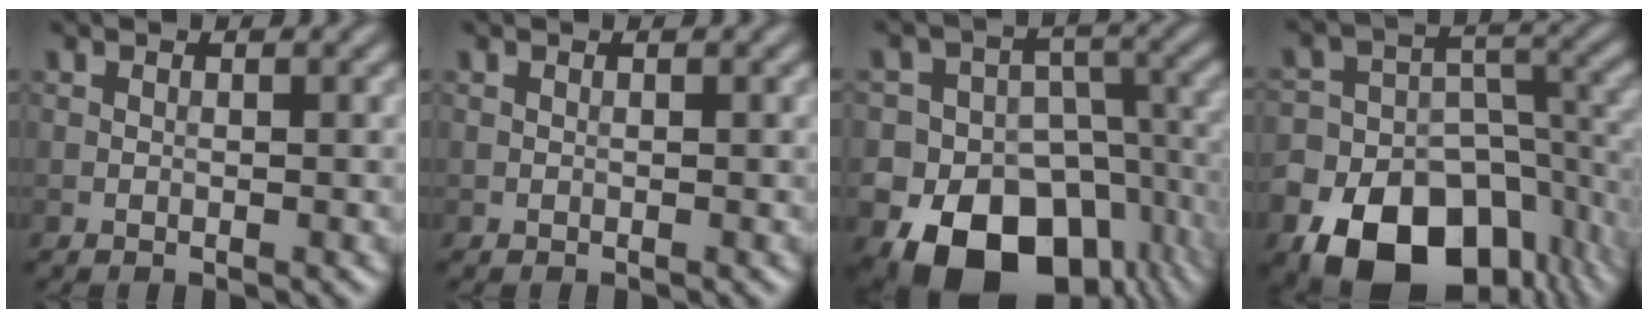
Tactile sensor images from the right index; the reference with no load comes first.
{"total": 0.0}
{"total": 16.4, "force": [-8.7, 12.2, 6.7], "torque": [-0.111, -0.030, -0.148]}
{"total": 18.1, "force": [-10.5, 12.8, 7.4], "torque": [-0.152, -0.046, -0.163]}